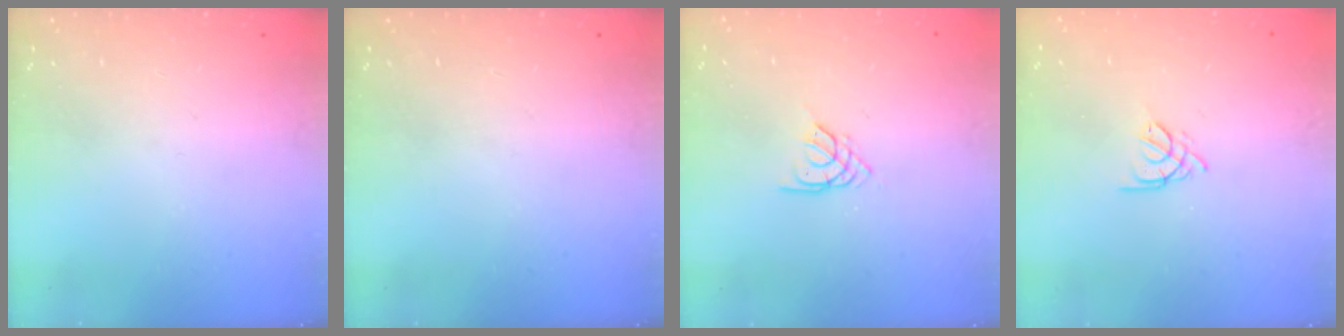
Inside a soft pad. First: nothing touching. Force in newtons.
{"total": 0.0}
{"total": 2.5, "press": 2.4, "slide": 0.5}
{"total": 3.4, "press": 3.3, "slide": 0.6}